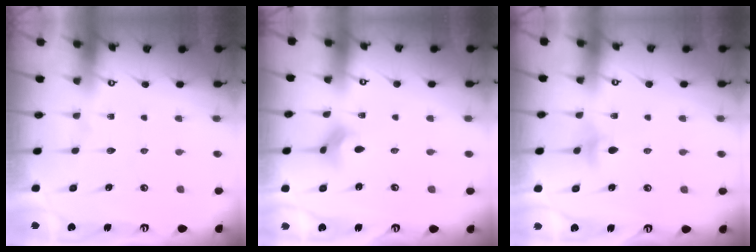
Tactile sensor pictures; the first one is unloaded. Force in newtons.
{"total": 3.6, "press": 3.6, "slide": 0.4}
{"total": 3.8, "press": 3.7, "slide": 0.8}